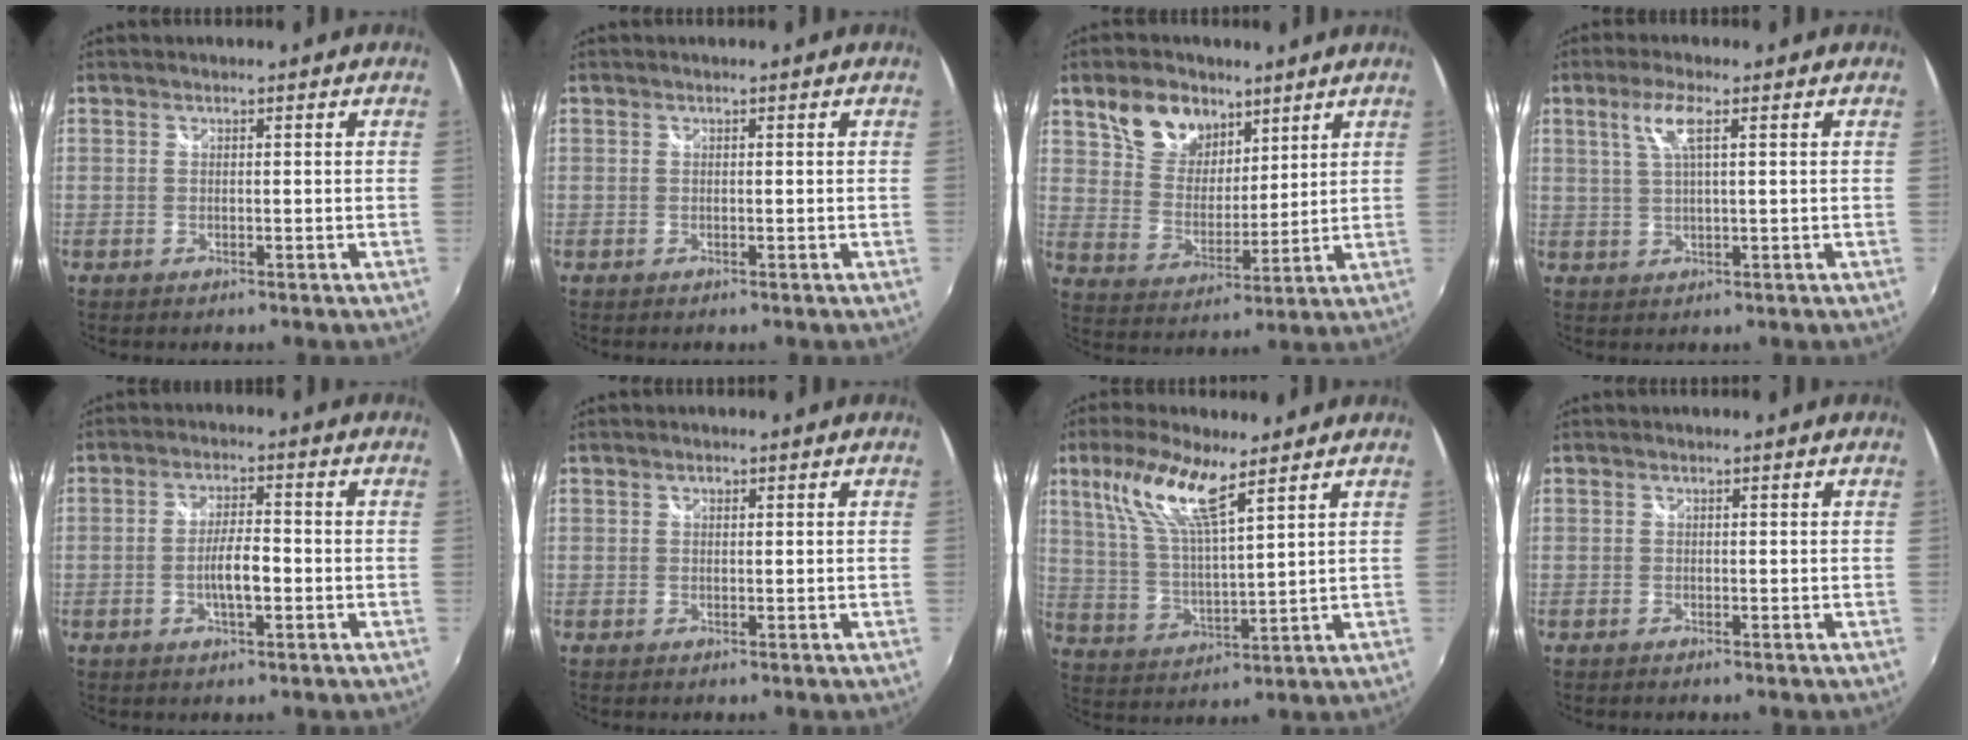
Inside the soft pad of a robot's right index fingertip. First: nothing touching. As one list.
[{"total": 0.0}, {"total": 11.4, "force": [7.4, 7.1, 5.0], "torque": [-0.098, 0.022, 0.144]}, {"total": 4.7, "force": [1.9, 0.5, 4.3], "torque": [-0.087, 0.003, 0.038]}, {"total": 5.1, "force": [-1.5, 1.4, 4.7], "torque": [-0.086, 0.001, -0.023]}, {"total": 0.7, "force": [0.3, 0.5, 0.3], "torque": [-0.003, 0.002, 0.005]}, {"total": 11.9, "force": [7.3, 2.7, 9.0], "torque": [-0.177, 0.007, 0.147]}, {"total": 0.0}]